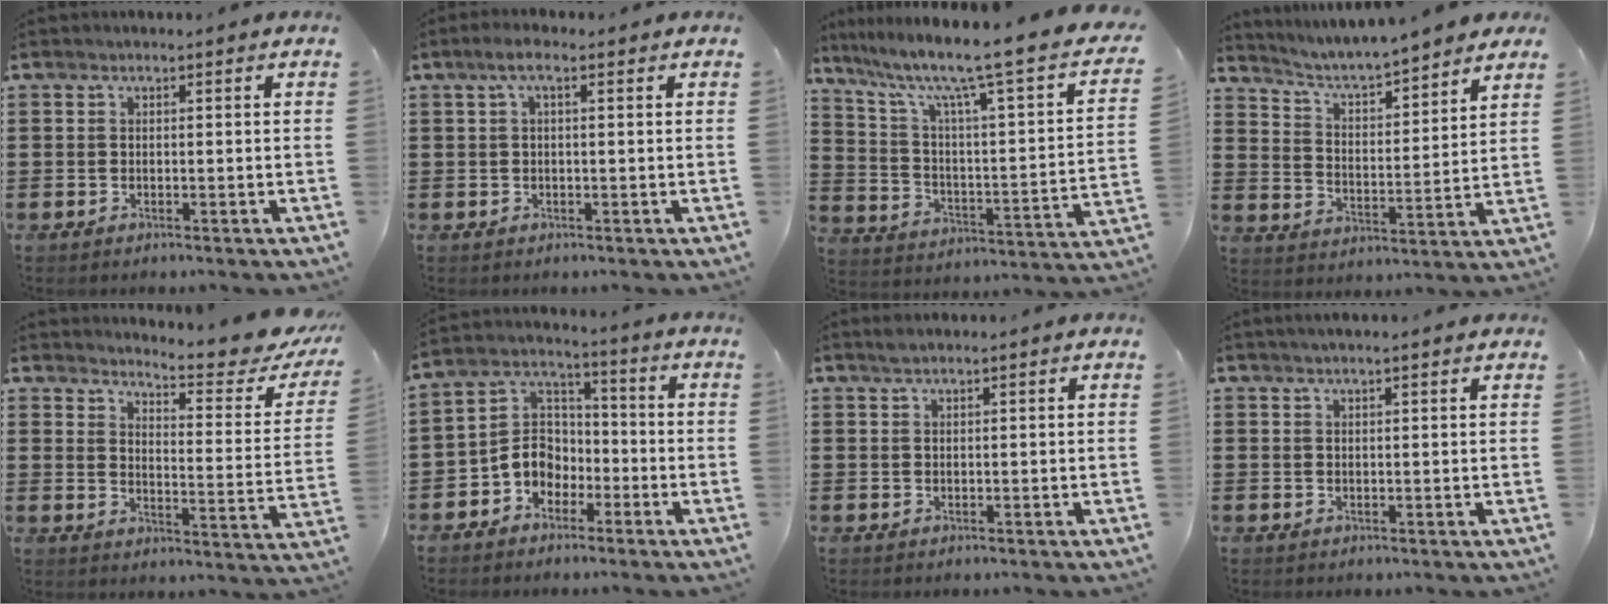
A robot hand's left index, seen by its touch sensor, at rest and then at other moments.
{"total": 2.1, "force": [-0.1, 0.6, 2.0], "torque": [-0.046, 0.001, -0.007]}
{"total": 8.7, "force": [6.3, 0.2, 6.0], "torque": [-0.142, -0.053, 0.089]}
{"total": 4.9, "force": [4.7, 0.4, 1.3], "torque": [-0.049, -0.034, 0.074]}
{"total": 5.3, "force": [4.9, -0.3, 1.9], "torque": [-0.040, -0.052, 0.077]}
{"total": 6.4, "force": [-3.1, 5.1, 2.3], "torque": [-0.074, 0.007, -0.069]}
{"total": 1.1, "force": [0.8, 0.1, 0.7], "torque": [-0.014, 0.000, 0.015]}
{"total": 1.1, "force": [0.8, 0.1, 0.6], "torque": [-0.013, 0.001, 0.015]}